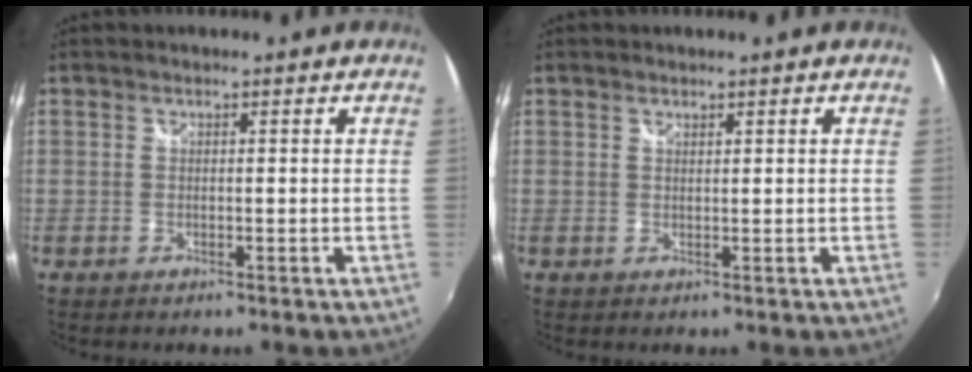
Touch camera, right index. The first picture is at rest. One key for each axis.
{"total": 0.7, "fx": 0.7, "fy": 0.0, "fz": 0.1, "tx": -0.001, "ty": 0.001, "tz": 0.011}